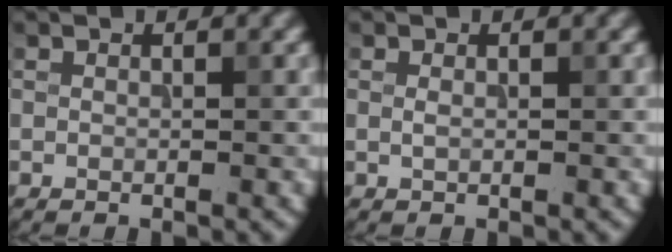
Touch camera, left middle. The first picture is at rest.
{"total": 0.5, "force": [0.1, 0.3, 0.4], "torque": [-0.011, -0.001, 0.001]}